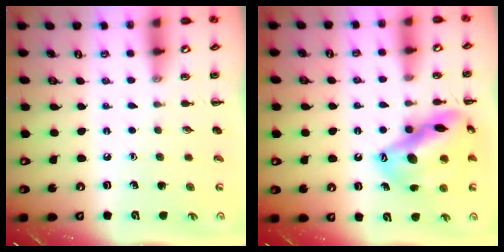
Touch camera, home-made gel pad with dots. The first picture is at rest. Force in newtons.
{"total": 17.9, "press": 17.7, "slide": 2.8}